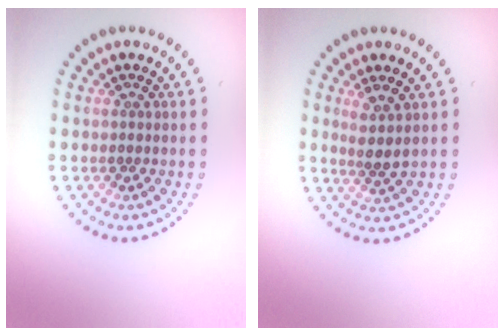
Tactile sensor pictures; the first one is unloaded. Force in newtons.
{"total": 2.1, "press": 1.5, "slide": 1.4}